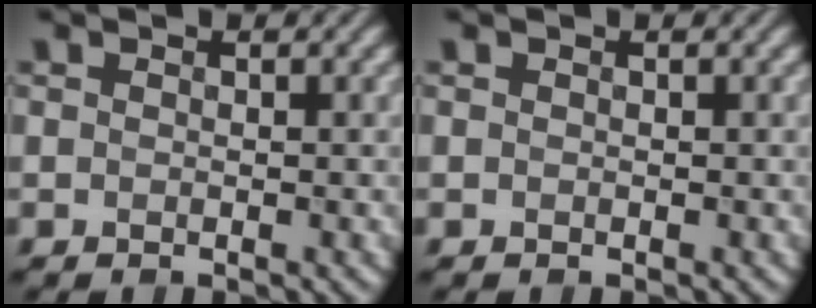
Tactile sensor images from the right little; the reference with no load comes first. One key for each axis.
{"total": 0.0}